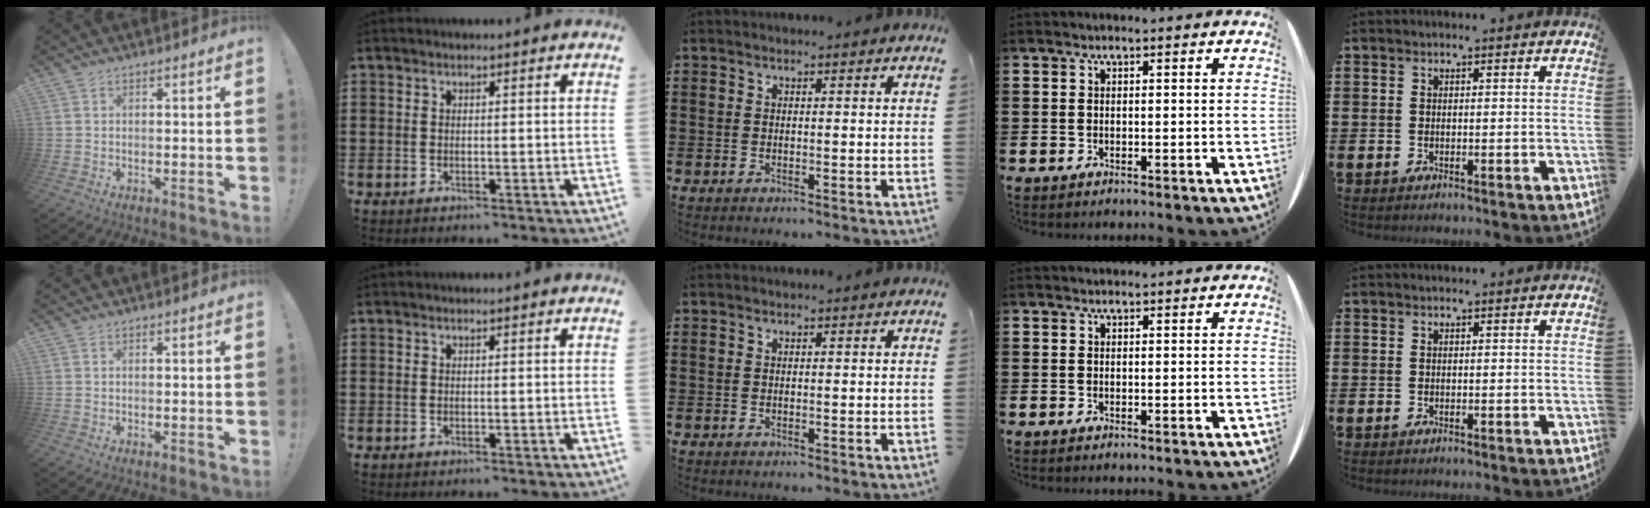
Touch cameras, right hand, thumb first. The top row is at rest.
{}